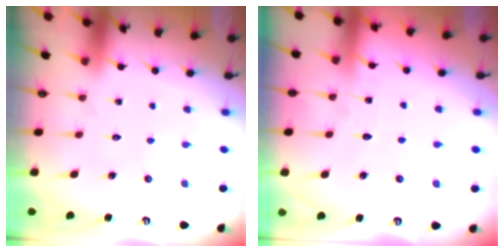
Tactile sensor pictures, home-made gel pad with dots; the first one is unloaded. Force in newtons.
{"total": 2.0, "press": 2.0, "slide": 0.1}